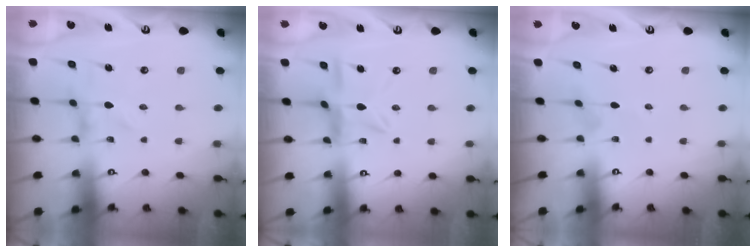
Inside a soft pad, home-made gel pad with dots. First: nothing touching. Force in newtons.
{"total": 9.1, "press": 9.1, "slide": 0.9}
{"total": 2.2, "press": 2.2, "slide": 0.3}